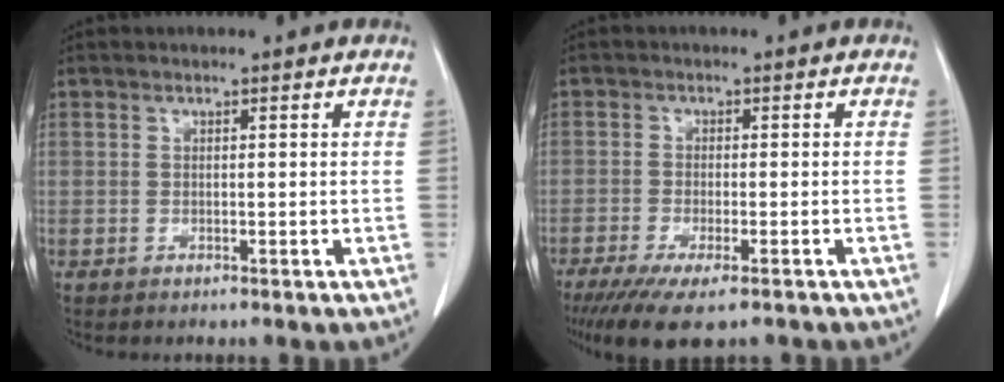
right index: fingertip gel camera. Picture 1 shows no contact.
{"total": 9.9, "force": [-7.3, 1.9, 6.4], "torque": [-0.092, -0.020, -0.111]}